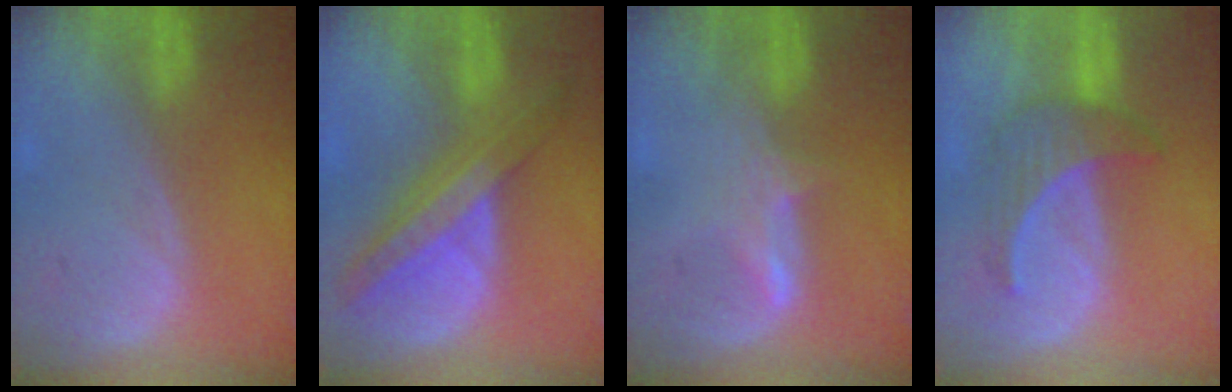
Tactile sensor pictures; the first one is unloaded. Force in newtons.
{"total": 8.4, "press": 7.4, "slide": 4.0}
{"total": 2.9, "press": 2.9, "slide": 0.4}
{"total": 5.0, "press": 4.9, "slide": 0.8}